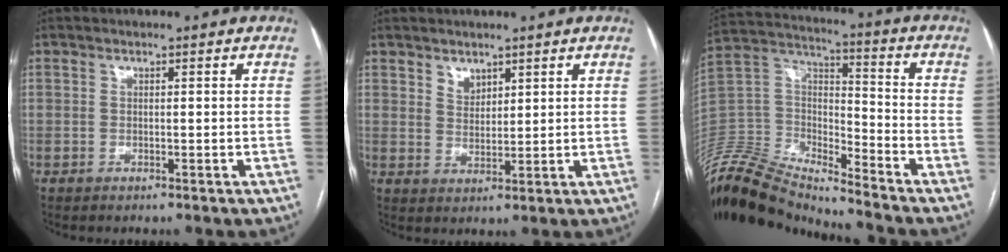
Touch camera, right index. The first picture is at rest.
{"total": 2.9, "force": [2.0, 1.7, 1.0], "torque": [-0.016, -0.003, 0.042]}
{"total": 19.8, "force": [-18.9, 2.6, 5.2], "torque": [-0.105, 0.033, -0.343]}